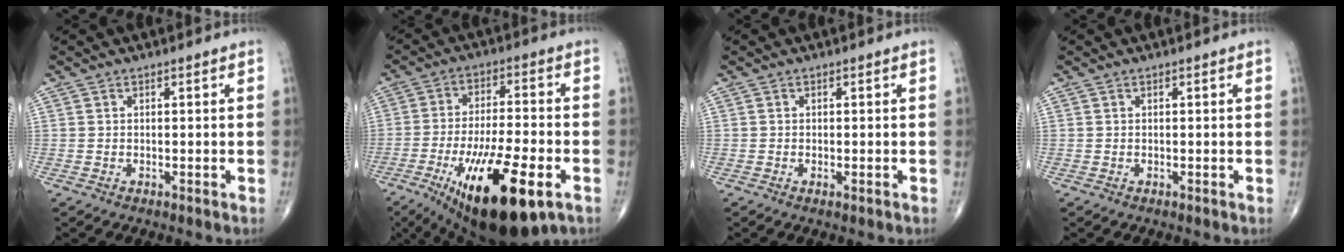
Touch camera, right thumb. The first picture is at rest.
{"total": 21.0, "force": [-9.0, 6.6, 17.8], "torque": [-0.289, 0.007, -0.134]}
{"total": 0.5, "force": [-0.2, 0.1, 0.5], "torque": [-0.011, -0.003, -0.005]}
{"total": 0.0}